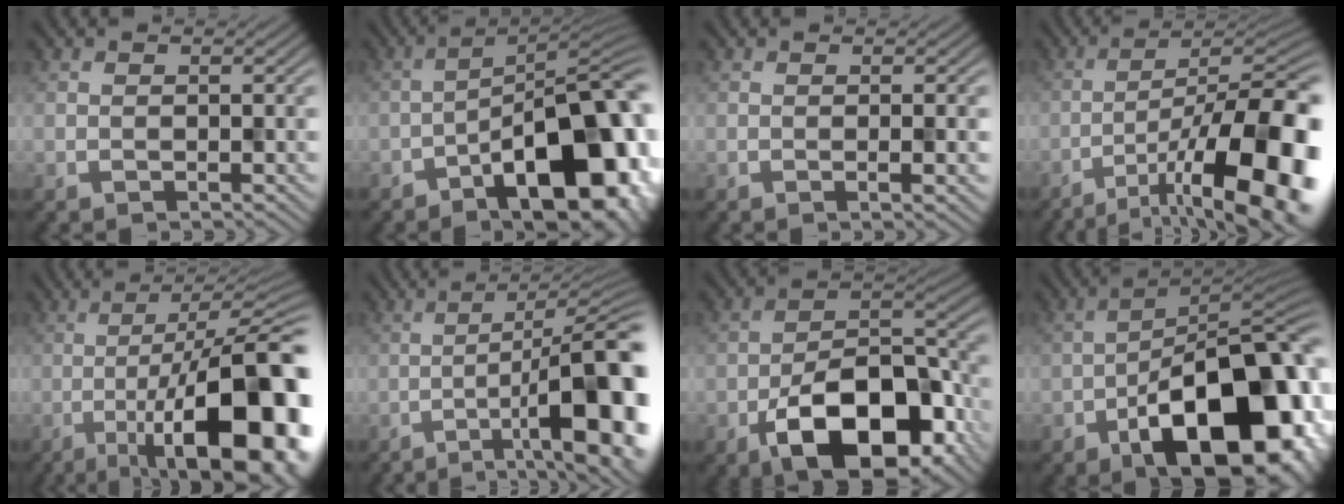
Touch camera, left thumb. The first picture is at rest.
{"total": 15.1, "force": [-7.0, 6.0, 12.0], "torque": [-0.143, 0.007, -0.118]}
{"total": 1.6, "force": [-0.3, 0.1, 1.6], "torque": [-0.028, 0.004, -0.006]}
{"total": 18.6, "force": [-8.4, 5.7, 15.6], "torque": [-0.218, -0.010, -0.135]}
{"total": 19.1, "force": [-6.5, 5.7, 17.1], "torque": [-0.236, -0.008, -0.092]}
{"total": 15.5, "force": [-4.9, 4.1, 14.1], "torque": [-0.179, 0.003, -0.062]}
{"total": 14.9, "force": [-7.2, 7.6, 10.6], "torque": [-0.169, -0.018, -0.124]}
{"total": 17.1, "force": [-7.4, 8.0, 13.1], "torque": [-0.162, -0.010, -0.129]}